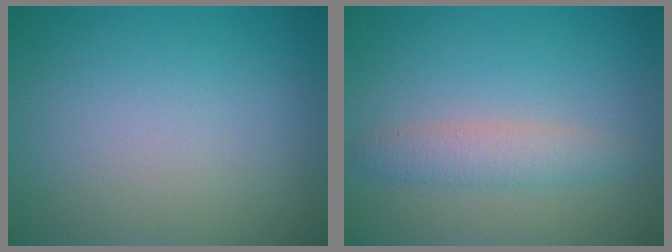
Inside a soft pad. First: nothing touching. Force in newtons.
{"total": 2.4, "press": 2.4, "slide": 0.1}